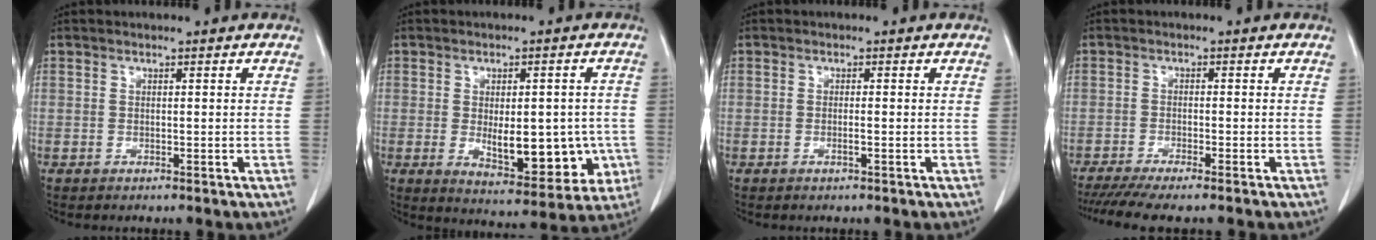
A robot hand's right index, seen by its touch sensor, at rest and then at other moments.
{"total": 12.7, "force": [-2.1, 5.8, 11.1], "torque": [-0.139, 0.001, -0.008]}
{"total": 0.9, "force": [-0.4, -0.1, 0.9], "torque": [-0.018, -0.001, -0.005]}
{"total": 8.1, "force": [-6.7, 0.3, 4.5], "torque": [-0.061, -0.017, -0.106]}